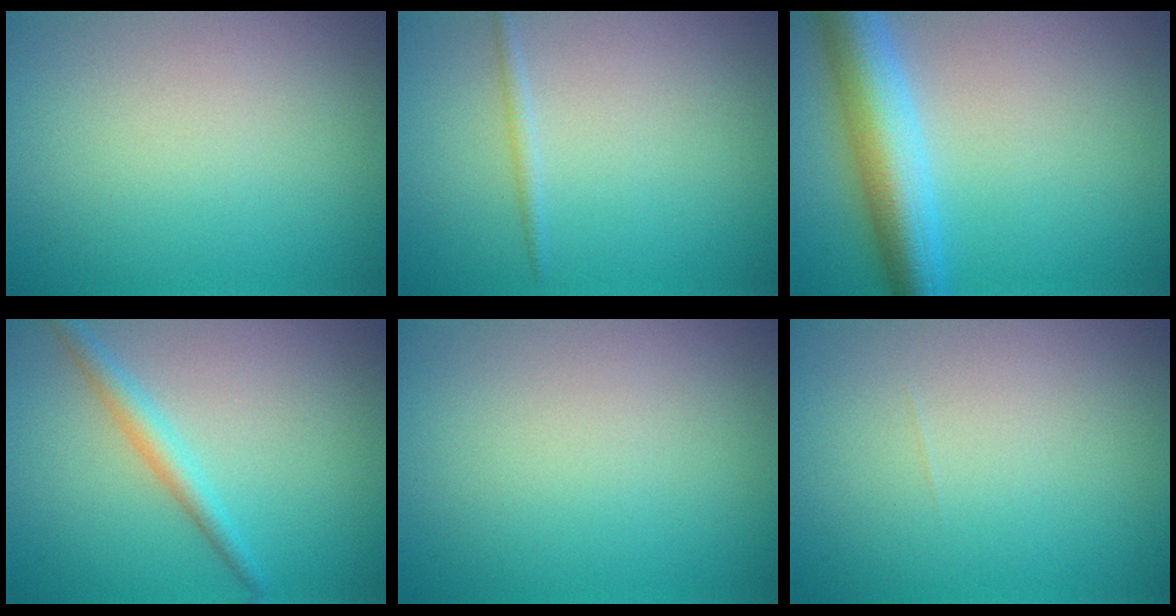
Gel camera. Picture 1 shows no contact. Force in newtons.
{"total": 0.7, "press": 0.7, "slide": 0.0}
{"total": 6.8, "press": 6.8, "slide": 0.2}
{"total": 2.1, "press": 2.1, "slide": 0.0}
{"total": 0.0}
{"total": 0.0}